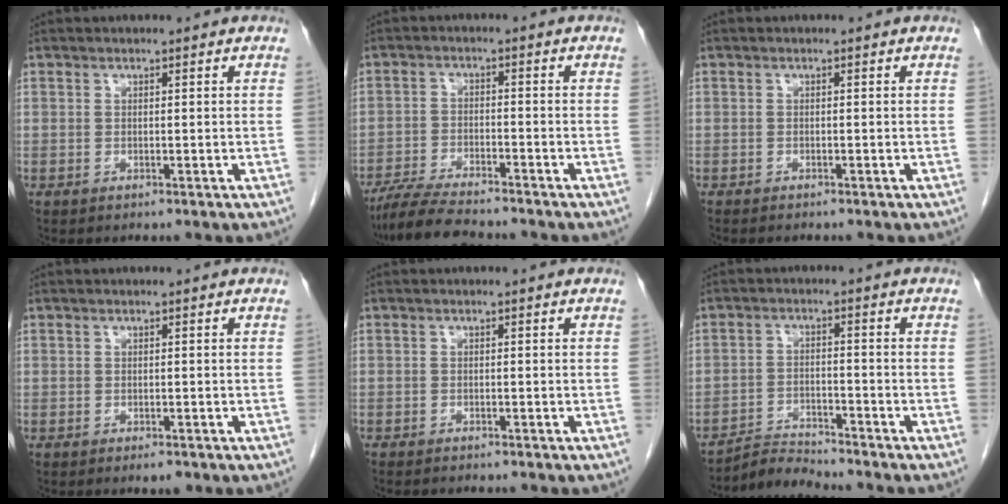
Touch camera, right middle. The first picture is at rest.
{"total": 8.3, "force": [-7.3, 0.7, 3.9], "torque": [-0.069, -0.022, -0.126]}
{"total": 1.3, "force": [-1.2, 0.2, 0.6], "torque": [-0.011, -0.004, -0.013]}
{"total": 1.4, "force": [-0.9, 0.6, 0.9], "torque": [-0.012, -0.001, -0.007]}
{"total": 2.2, "force": [-1.9, 0.5, 1.0], "torque": [-0.017, -0.005, -0.022]}
{"total": 4.2, "force": [-4.1, -0.7, -0.8], "torque": [0.015, -0.011, -0.071]}